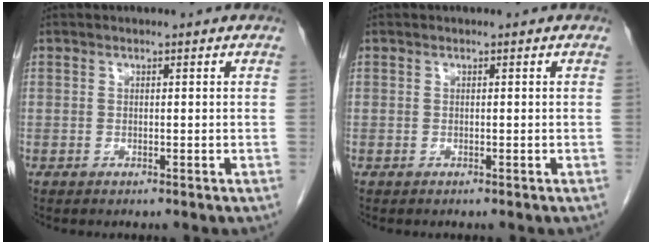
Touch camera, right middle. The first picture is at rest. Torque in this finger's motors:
{"motor_torque": [-0.18, 0.20, -0.03, 0.00]}